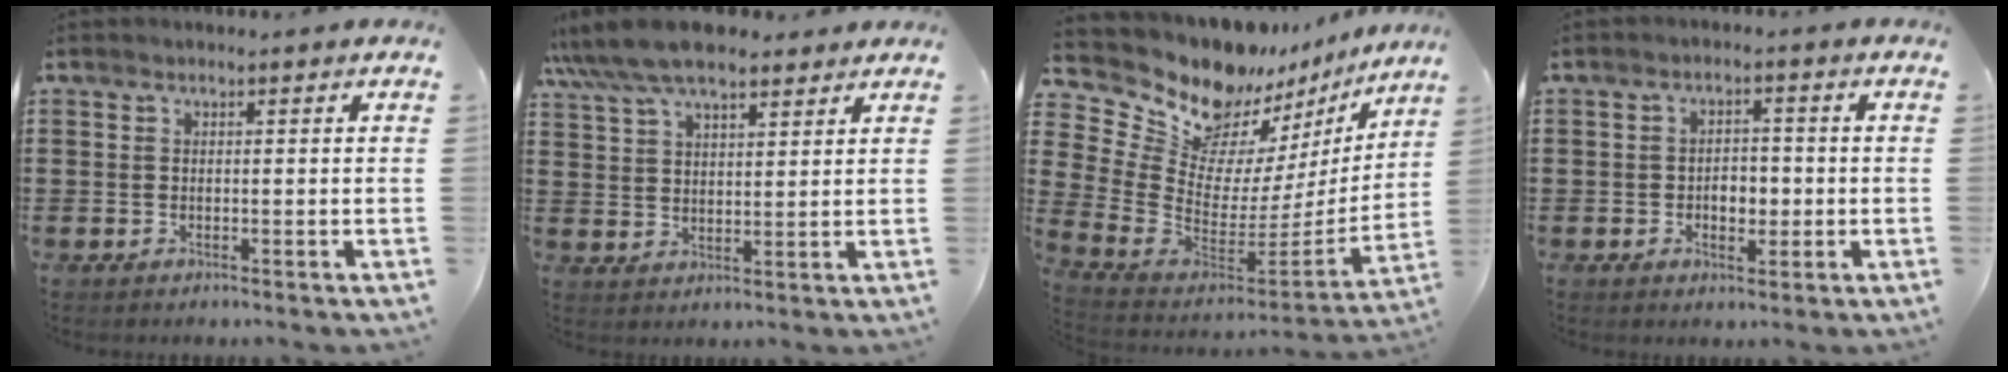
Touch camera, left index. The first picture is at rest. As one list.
[{"total": 8.9, "force": [7.4, 2.6, 4.1], "torque": [-0.104, -0.011, 0.139]}, {"total": 11.7, "force": [8.9, 6.4, 4.2], "torque": [-0.134, -0.082, 0.158]}, {"total": 3.1, "force": [-0.8, 2.0, 2.3], "torque": [-0.040, 0.000, -0.021]}]